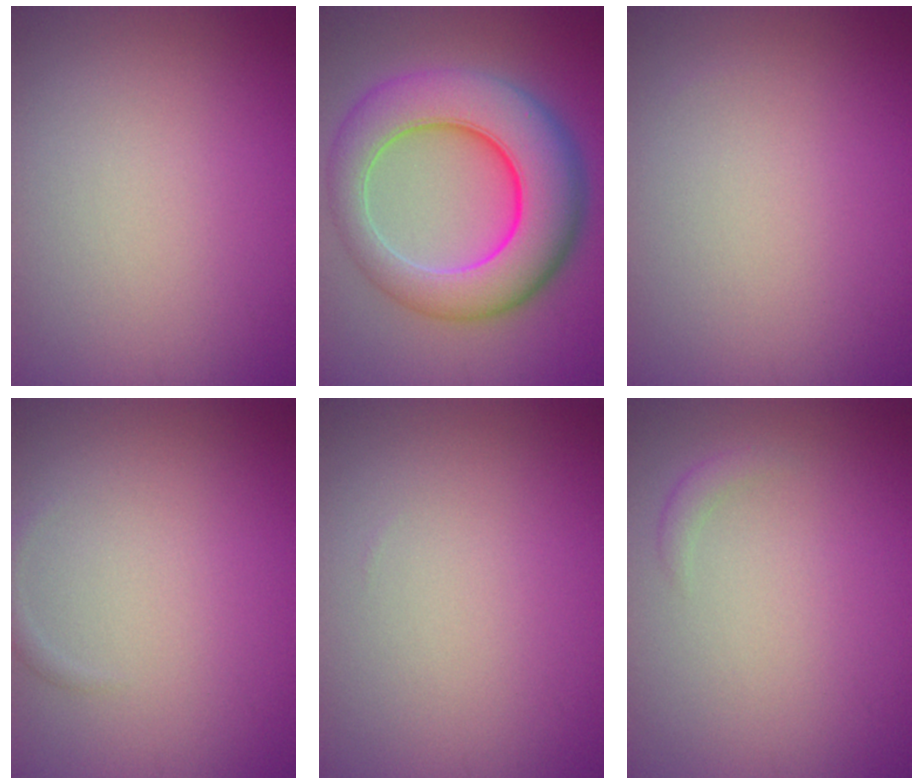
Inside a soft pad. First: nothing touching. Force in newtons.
{"total": 10.6, "press": 10.6, "slide": 0.2}
{"total": 0.0}
{"total": 0.7, "press": 0.7, "slide": 0.0}
{"total": 0.0}
{"total": 0.9, "press": 0.9, "slide": 0.0}